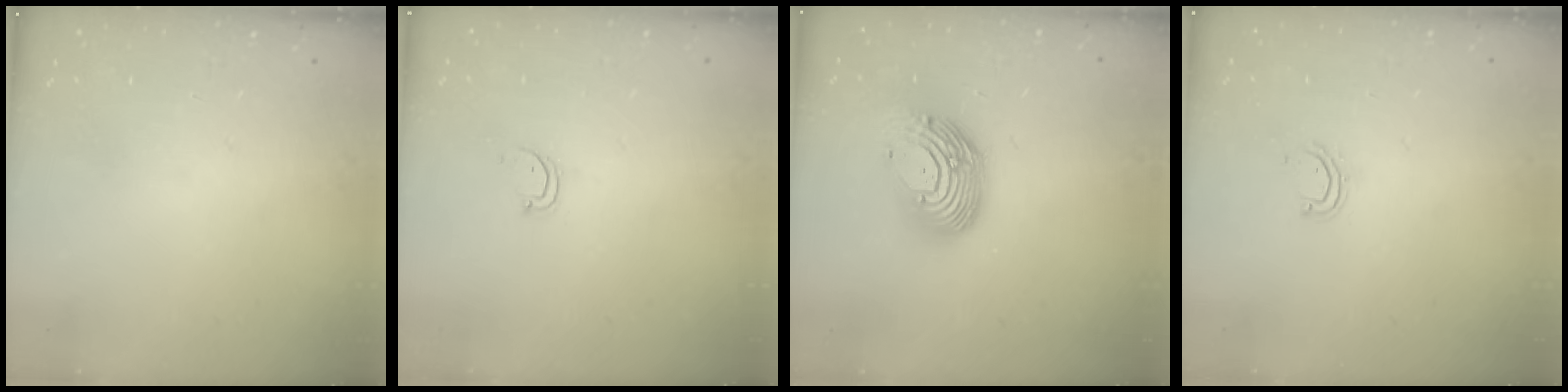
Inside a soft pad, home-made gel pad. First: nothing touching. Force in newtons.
{"total": 2.6, "press": 2.6, "slide": 0.3}
{"total": 16.1, "press": 16.0, "slide": 2.0}
{"total": 3.8, "press": 3.8, "slide": 0.3}